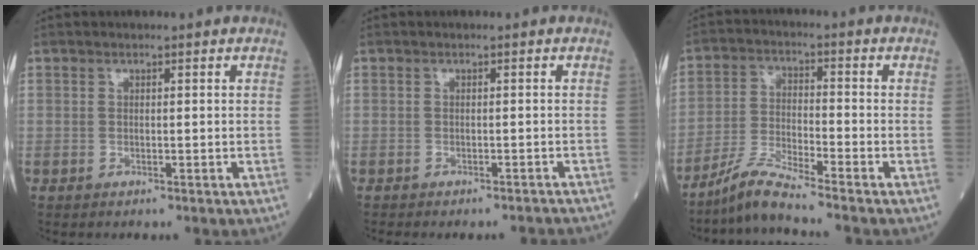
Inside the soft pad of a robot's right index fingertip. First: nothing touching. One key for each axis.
{"total": 4.4, "fx": -4.3, "fy": 0.3, "fz": 1.1, "tx": -0.011, "ty": -0.009, "tz": -0.051}
{"total": 6.2, "fx": -5.6, "fy": -1.1, "fz": 2.6, "tx": -0.059, "ty": -0.021, "tz": -0.112}